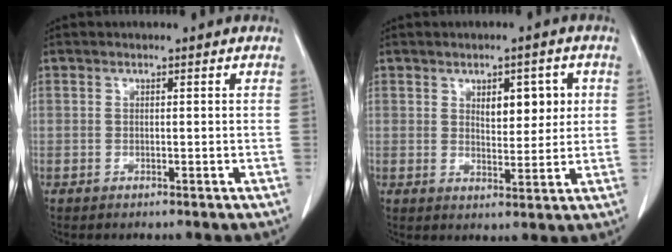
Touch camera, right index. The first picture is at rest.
{"total": 5.7, "force": [1.7, 2.7, 4.7], "torque": [-0.063, 0.004, 0.030]}